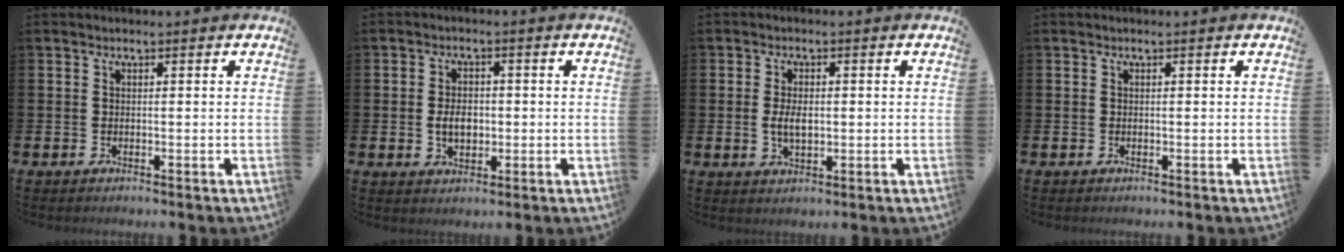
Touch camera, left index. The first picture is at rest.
{"total": 3.6, "force": [-0.2, 2.5, 2.6], "torque": [-0.034, 0.000, -0.010]}
{"total": 3.4, "force": [-0.2, 2.3, 2.5], "torque": [-0.031, 0.000, -0.010]}
{"total": 0.0}